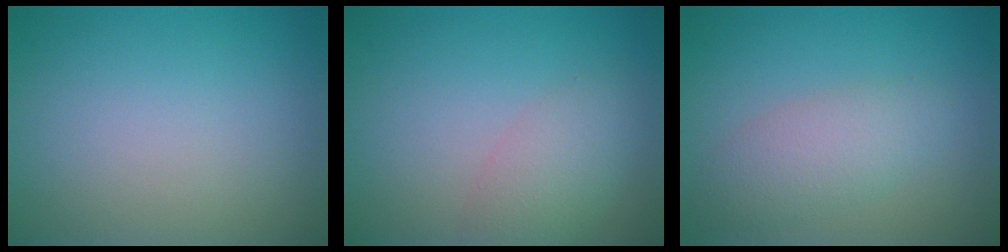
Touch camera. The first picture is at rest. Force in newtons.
{"total": 3.0, "press": 3.0, "slide": 0.1}
{"total": 3.3, "press": 3.3, "slide": 0.2}